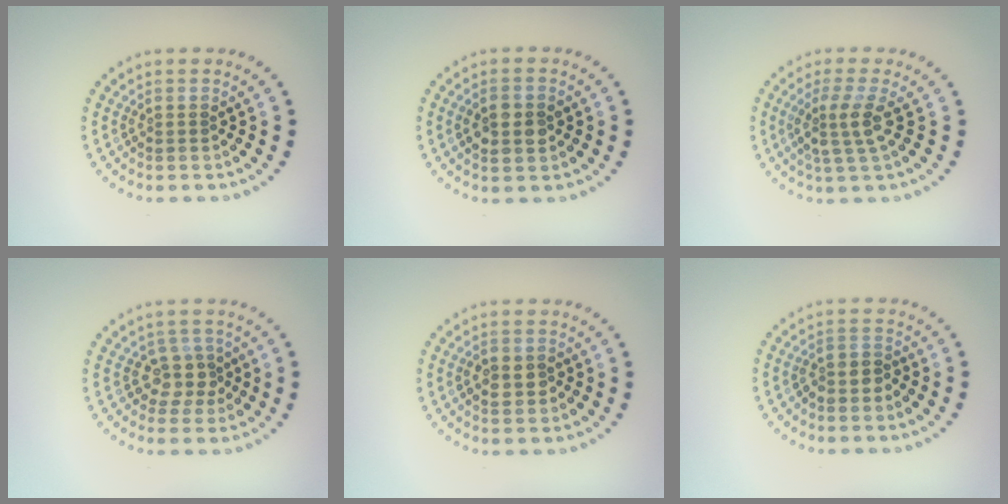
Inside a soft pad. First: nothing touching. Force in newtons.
{"total": 2.8, "press": 2.8, "slide": 0.1}
{"total": 2.8, "press": 2.2, "slide": 1.7}
{"total": 2.5, "press": 2.0, "slide": 1.4}
{"total": 2.1, "press": 2.1, "slide": 0.2}
{"total": 2.0, "press": 1.7, "slide": 1.1}